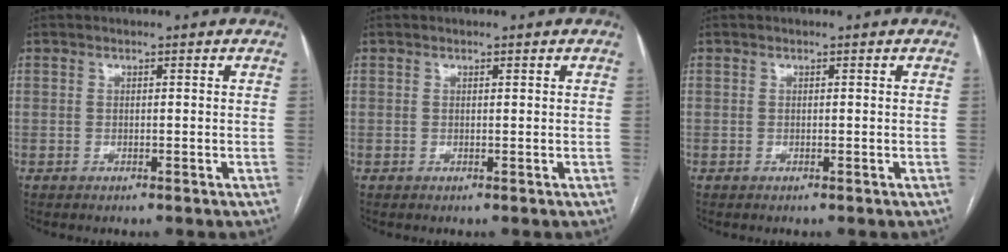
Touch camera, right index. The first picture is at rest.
{"total": 0.0}
{"total": 0.0}